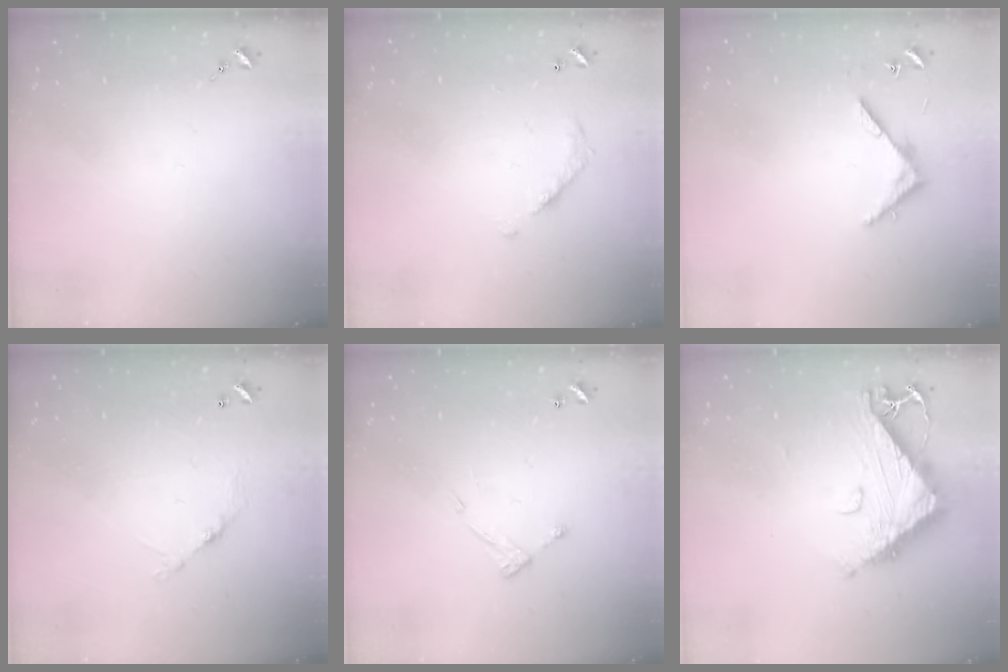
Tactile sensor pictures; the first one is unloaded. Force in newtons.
{"total": 7.9, "press": 7.9, "slide": 0.3}
{"total": 5.0, "press": 5.0, "slide": 0.4}
{"total": 6.7, "press": 6.7, "slide": 0.5}
{"total": 7.7, "press": 7.7, "slide": 0.6}
{"total": 10.6, "press": 10.5, "slide": 1.1}